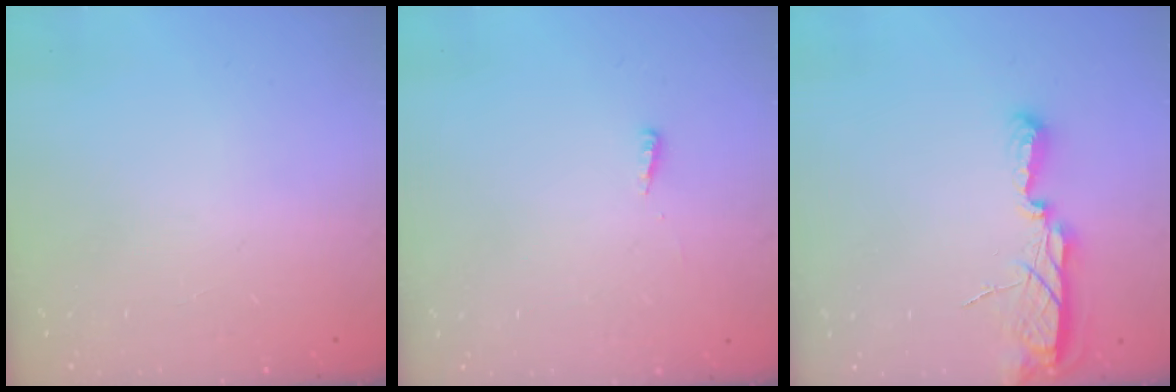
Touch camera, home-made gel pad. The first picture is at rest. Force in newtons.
{"total": 3.1, "press": 3.0, "slide": 0.9}
{"total": 7.5, "press": 7.5, "slide": 0.8}